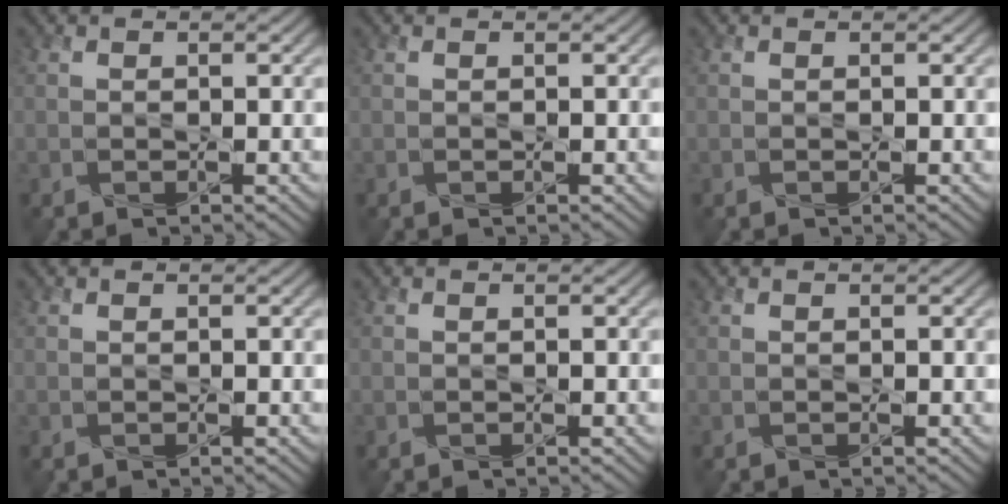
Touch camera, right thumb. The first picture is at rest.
{"total": 0.0}
{"total": 0.0}
{"total": 0.0}
{"total": 0.0}
{"total": 0.0}